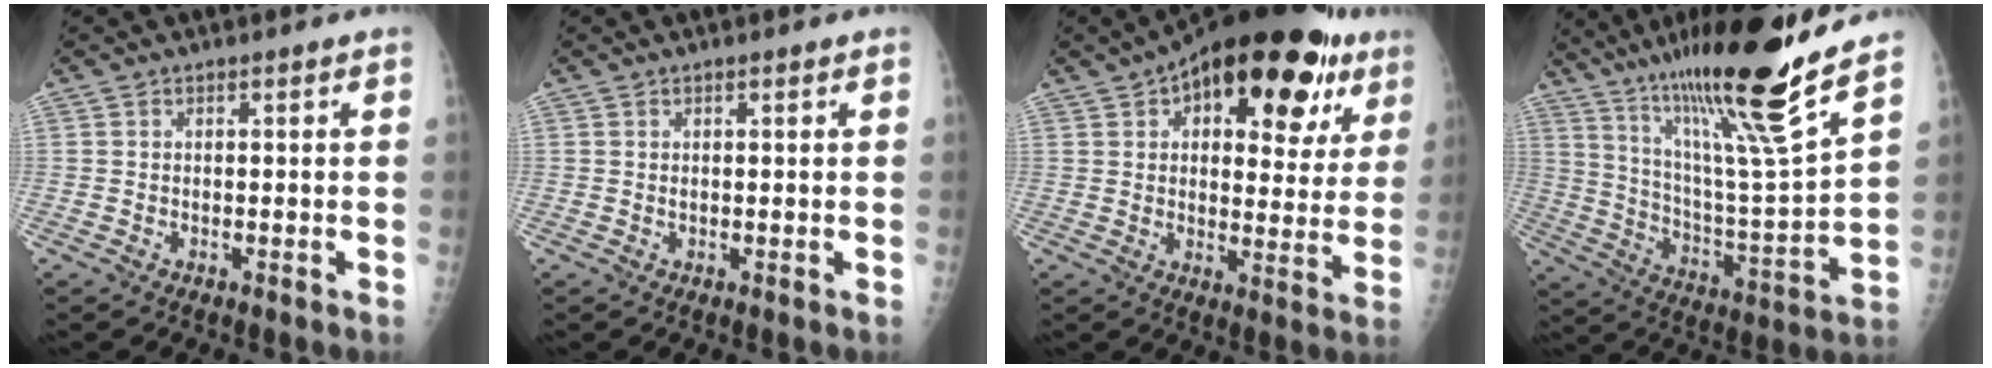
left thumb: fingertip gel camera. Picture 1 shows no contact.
{"total": 1.0, "force": [0.4, 0.4, 0.8], "torque": [-0.013, 0.002, 0.009]}
{"total": 24.8, "force": [12.4, 11.9, 17.9], "torque": [-0.213, 0.002, 0.171]}
{"total": 24.0, "force": [16.5, 1.2, 17.3], "torque": [-0.268, -0.070, 0.287]}